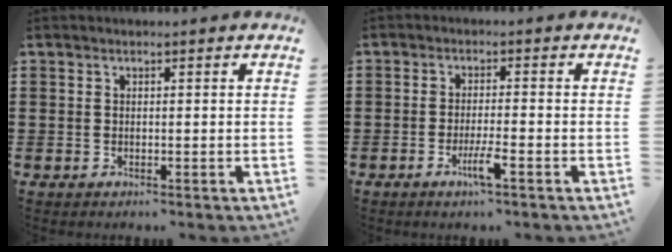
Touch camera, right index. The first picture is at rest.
{"total": 3.9, "force": [-2.1, 0.1, 3.3], "torque": [-0.068, -0.011, -0.040]}